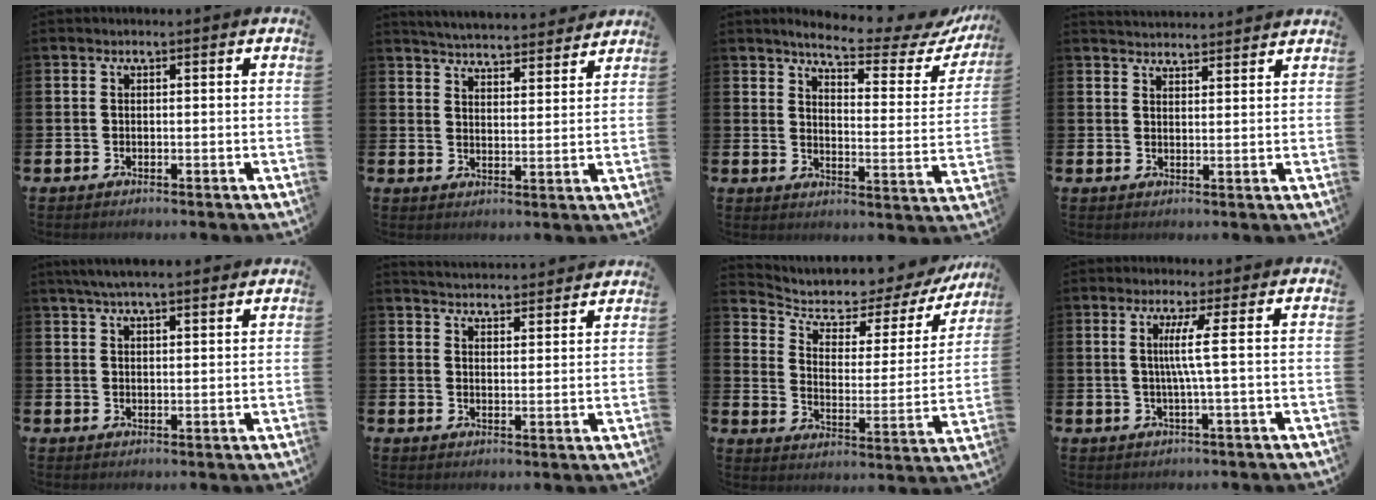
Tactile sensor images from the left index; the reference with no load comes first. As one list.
[{"total": 5.1, "force": [5.1, 0.3, 0.3], "torque": [-0.021, -0.040, 0.089]}, {"total": 6.0, "force": [5.3, 0.9, 2.8], "torque": [-0.066, -0.041, 0.081]}, {"total": 3.2, "force": [3.2, 0.1, 0.0], "torque": [-0.002, -0.019, 0.057]}, {"total": 4.5, "force": [4.0, 0.5, 1.9], "torque": [-0.045, -0.006, 0.072]}, {"total": 4.5, "force": [4.5, 0.1, -0.2], "torque": [-0.005, -0.034, 0.079]}, {"total": 4.9, "force": [4.0, 2.3, 1.6], "torque": [-0.064, -0.031, 0.059]}, {"total": 4.2, "force": [0.7, -0.9, 4.1], "torque": [-0.081, -0.007, 0.006]}]